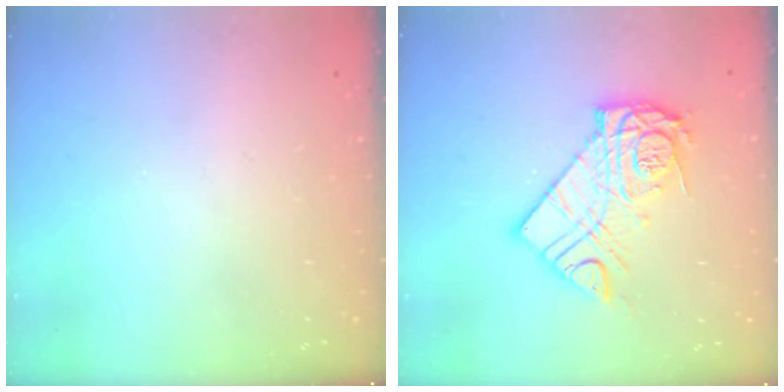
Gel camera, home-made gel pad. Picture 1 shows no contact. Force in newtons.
{"total": 12.9, "press": 12.9, "slide": 1.0}